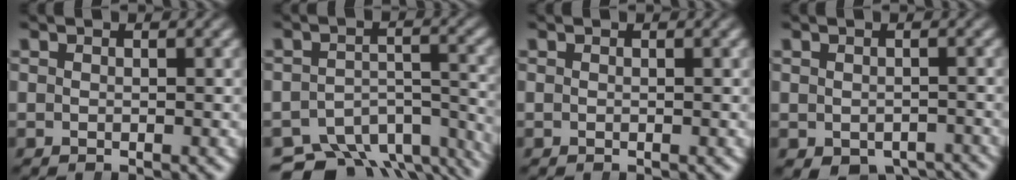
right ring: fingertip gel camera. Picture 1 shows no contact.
{"total": 9.4, "force": [-7.2, 4.6, 3.8], "torque": [-0.045, -0.019, -0.118]}
{"total": 0.0}
{"total": 4.1, "force": [-3.2, 2.2, 1.4], "torque": [-0.010, -0.022, -0.041]}